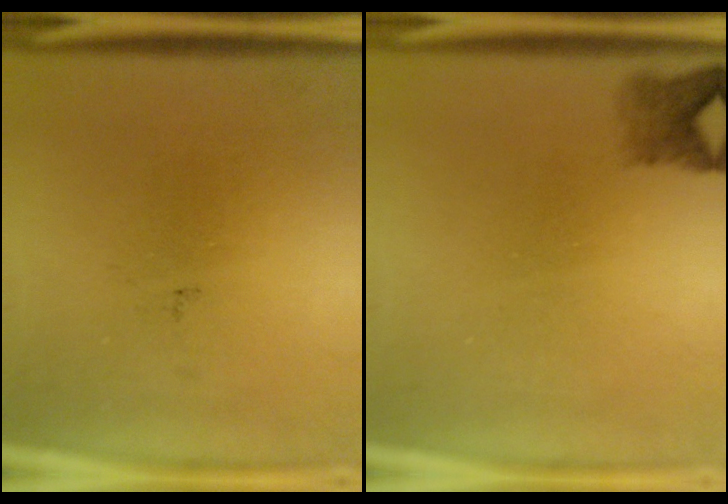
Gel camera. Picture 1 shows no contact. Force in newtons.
{"total": 2.3}